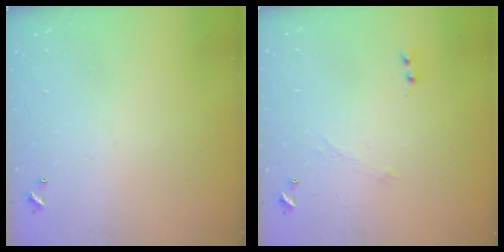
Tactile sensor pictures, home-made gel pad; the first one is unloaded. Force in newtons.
{"total": 0.0}